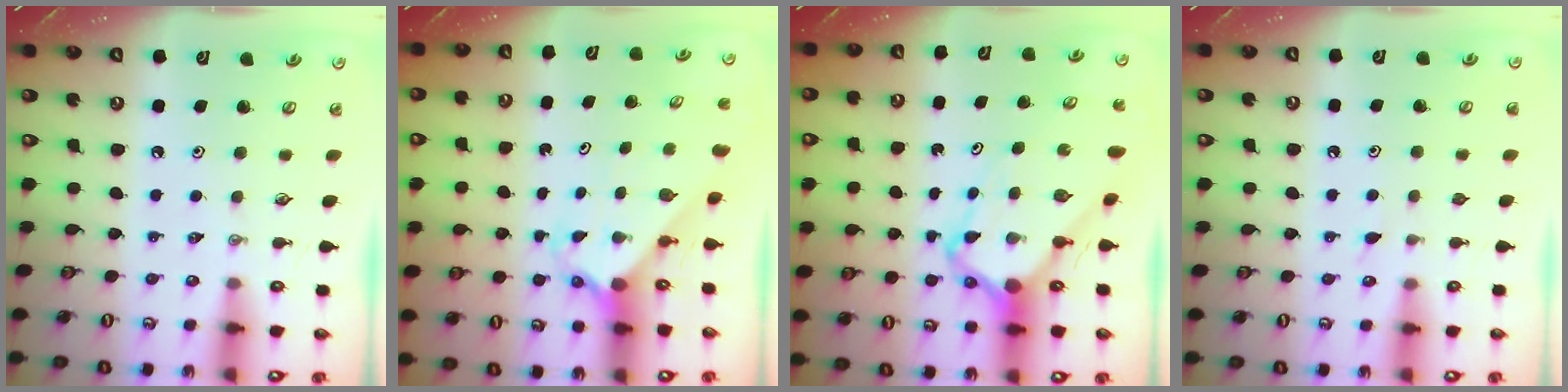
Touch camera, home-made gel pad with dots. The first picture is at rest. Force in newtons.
{"total": 2.4, "press": 2.3, "slide": 0.2}
{"total": 6.0, "press": 6.0, "slide": 0.5}
{"total": 5.7, "press": 5.7, "slide": 0.5}